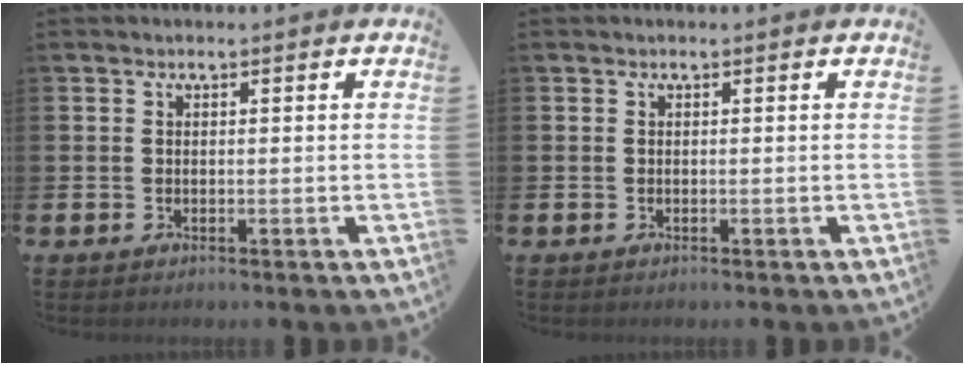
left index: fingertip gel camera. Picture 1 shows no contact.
{"total": 0.0}